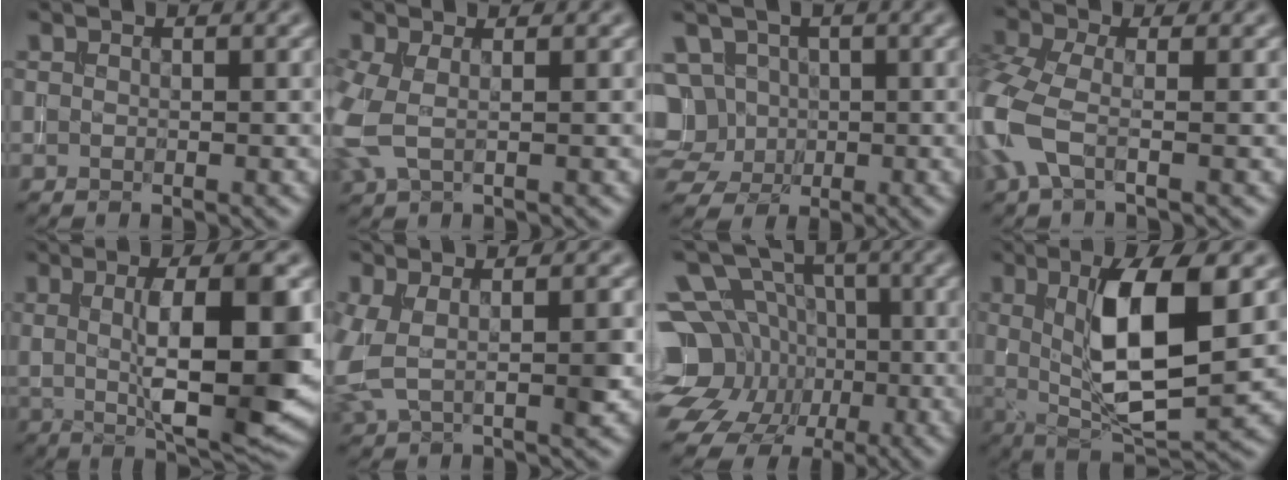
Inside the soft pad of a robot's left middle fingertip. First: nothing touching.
{"total": 3.1, "force": [-0.1, 1.6, 2.6], "torque": [-0.081, -0.001, -0.005]}
{"total": 7.8, "force": [1.2, 7.0, 3.3], "torque": [-0.062, 0.033, -0.006]}
{"total": 5.5, "force": [-2.1, 2.7, 4.3], "torque": [-0.121, 0.001, -0.062]}
{"total": 10.3, "force": [0.5, 2.4, 9.9], "torque": [-0.138, -0.003, 0.017]}
{"total": 4.3, "force": [0.5, 1.8, 3.8], "torque": [-0.087, 0.000, 0.008]}
{"total": 13.1, "force": [-2.8, 11.9, 4.8], "torque": [-0.126, 0.001, -0.062]}
{"total": 9.9, "force": [1.8, 3.4, 9.2], "torque": [-0.155, -0.003, 0.034]}